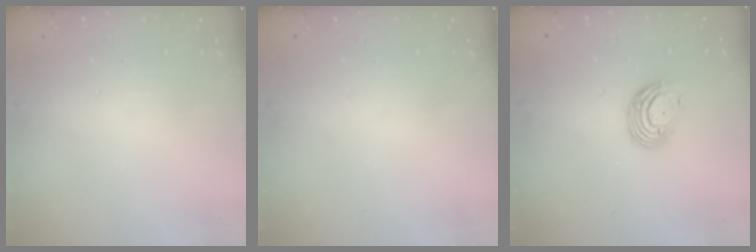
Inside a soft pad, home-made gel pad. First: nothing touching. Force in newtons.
{"total": 0.0}
{"total": 10.3, "press": 10.3, "slide": 1.0}